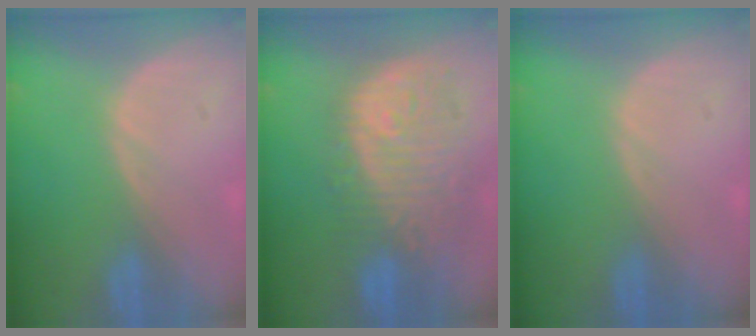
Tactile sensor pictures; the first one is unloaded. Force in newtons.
{"total": 11.9, "press": 10.7, "slide": 5.3}
{"total": 0.0}